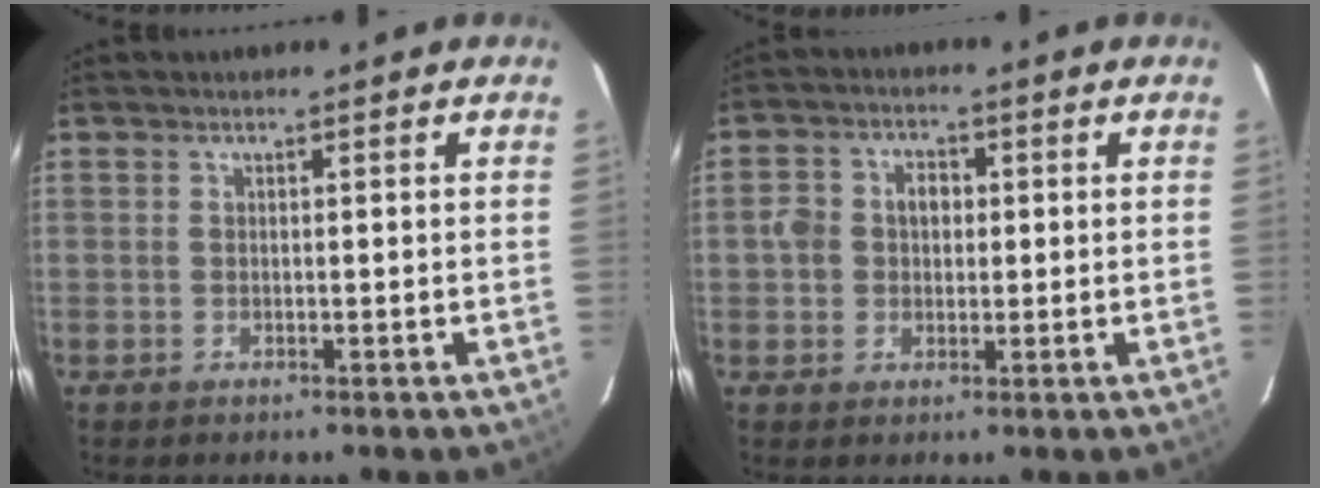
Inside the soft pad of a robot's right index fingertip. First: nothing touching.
{"total": 5.1, "force": [-0.1, 4.6, 2.1], "torque": [-0.042, 0.019, -0.004]}